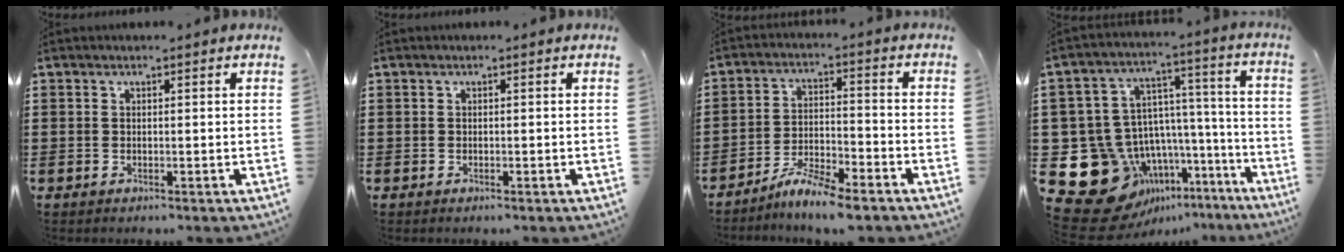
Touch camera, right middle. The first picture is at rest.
{"total": 0.0}
{"total": 6.0, "force": [-5.6, 0.0, 2.2], "torque": [-0.042, -0.005, -0.106]}
{"total": 16.7, "force": [-10.4, 11.4, 6.3], "torque": [-0.145, 0.000, -0.149]}